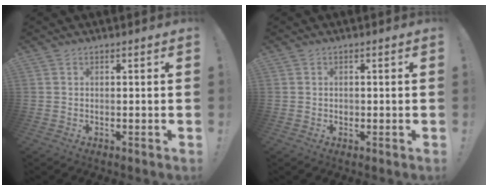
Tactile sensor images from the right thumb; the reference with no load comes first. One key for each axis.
{"total": 0.7, "fx": -0.2, "fy": 0.7, "fz": 0.2, "tx": -0.003, "ty": 0.003, "tz": -0.005}